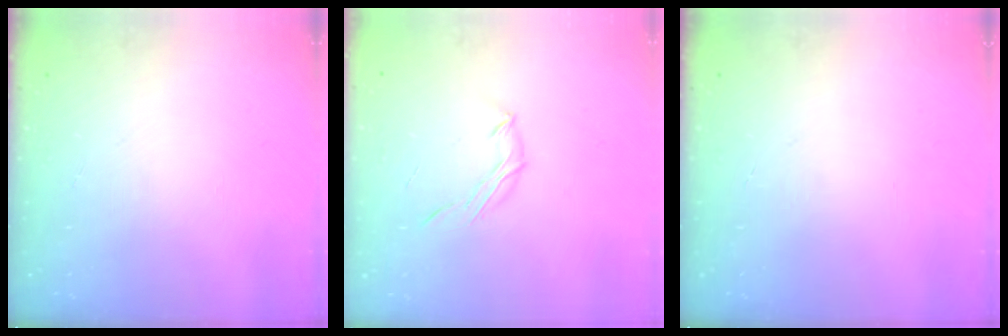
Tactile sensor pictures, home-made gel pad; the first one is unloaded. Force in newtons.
{"total": 5.7, "press": 5.6, "slide": 1.1}
{"total": 0.0}